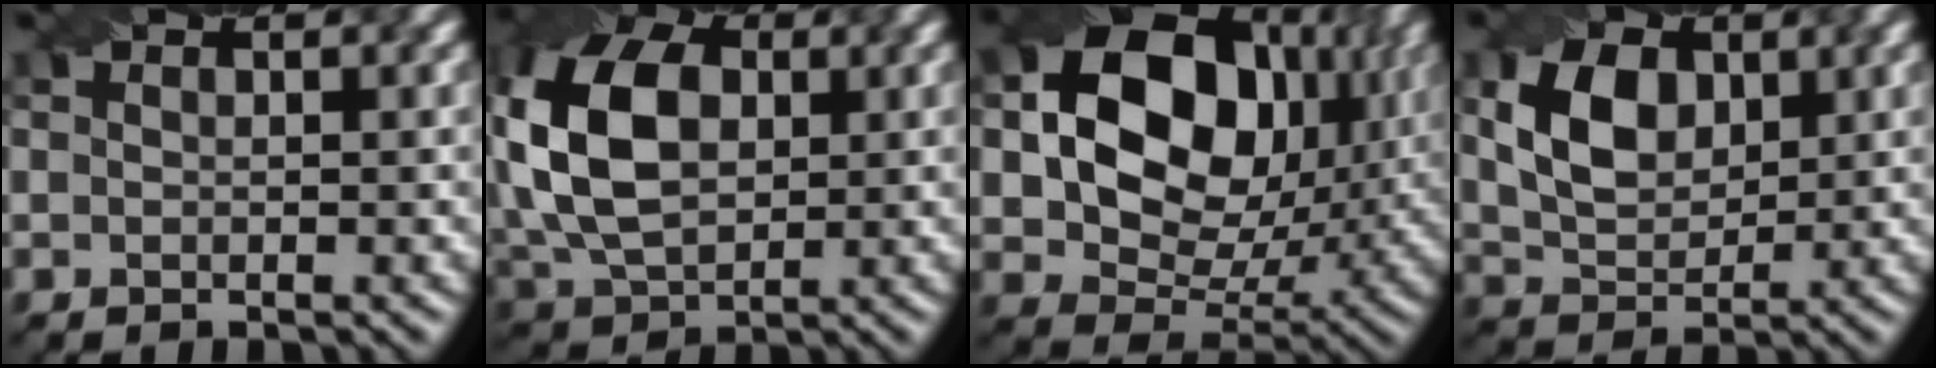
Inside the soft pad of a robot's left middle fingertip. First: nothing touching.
{"total": 12.9, "force": [1.5, 8.5, 9.5], "torque": [-0.228, 0.011, 0.025]}
{"total": 14.7, "force": [2.9, 10.5, 9.8], "torque": [-0.166, 0.002, 0.056]}
{"total": 5.6, "force": [1.6, 3.8, 3.8], "torque": [-0.080, 0.004, 0.029]}